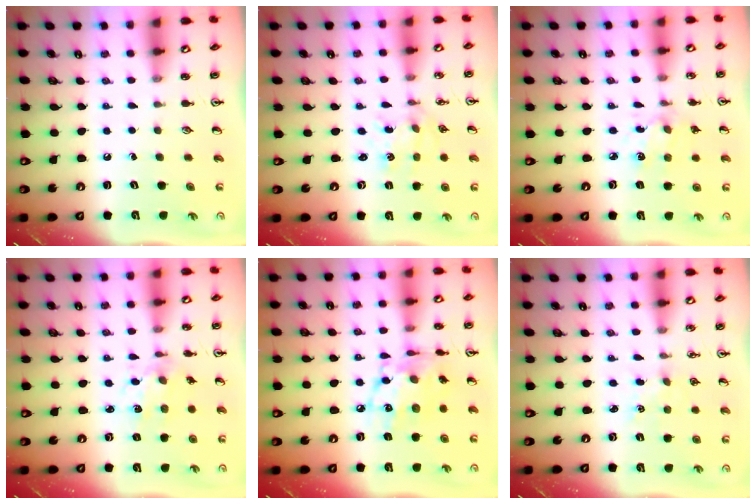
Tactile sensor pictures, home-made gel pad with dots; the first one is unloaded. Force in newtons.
{"total": 0.9, "press": 0.9, "slide": 0.1}
{"total": 3.0, "press": 2.8, "slide": 1.0}
{"total": 3.3, "press": 3.3, "slide": 0.1}
{"total": 13.8, "press": 13.7, "slide": 0.8}
{"total": 2.7, "press": 2.7, "slide": 0.4}